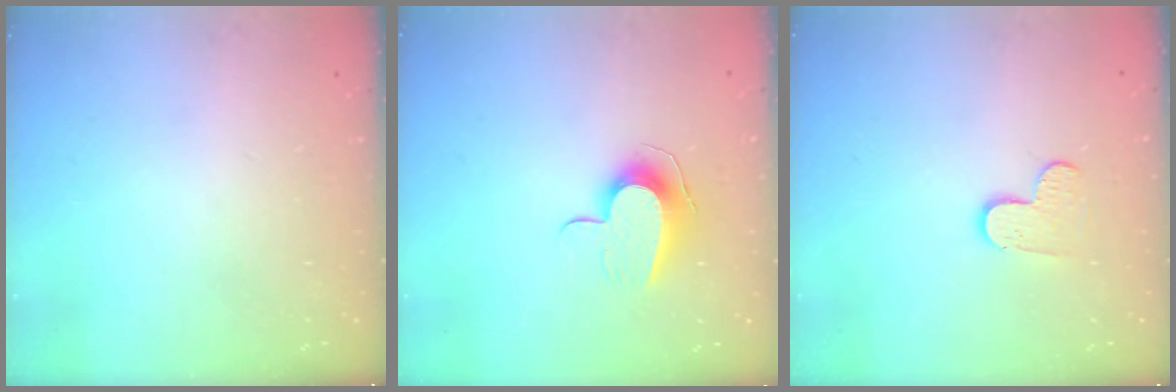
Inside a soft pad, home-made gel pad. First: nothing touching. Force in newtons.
{"total": 9.4, "press": 9.4, "slide": 0.6}
{"total": 4.8, "press": 4.8, "slide": 0.5}